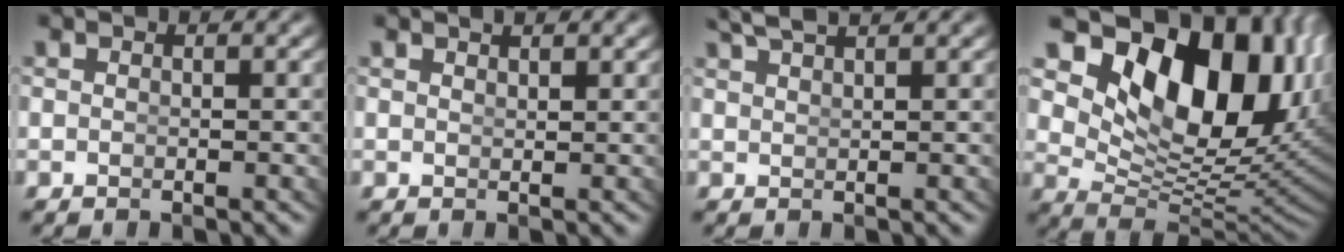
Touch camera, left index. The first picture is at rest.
{"total": 1.1, "force": [0.9, -0.5, 0.3], "torque": [0.002, -0.008, 0.022]}
{"total": 2.5, "force": [2.3, -0.5, 0.9], "torque": [-0.015, 0.001, 0.047]}
{"total": 18.6, "force": [5.4, 10.8, 14.1], "torque": [-0.225, -0.007, 0.090]}